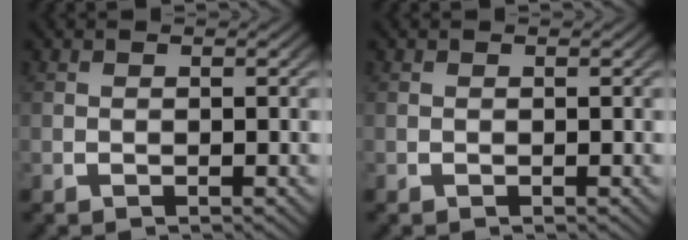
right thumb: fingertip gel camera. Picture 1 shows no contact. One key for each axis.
{"total": 0.0}